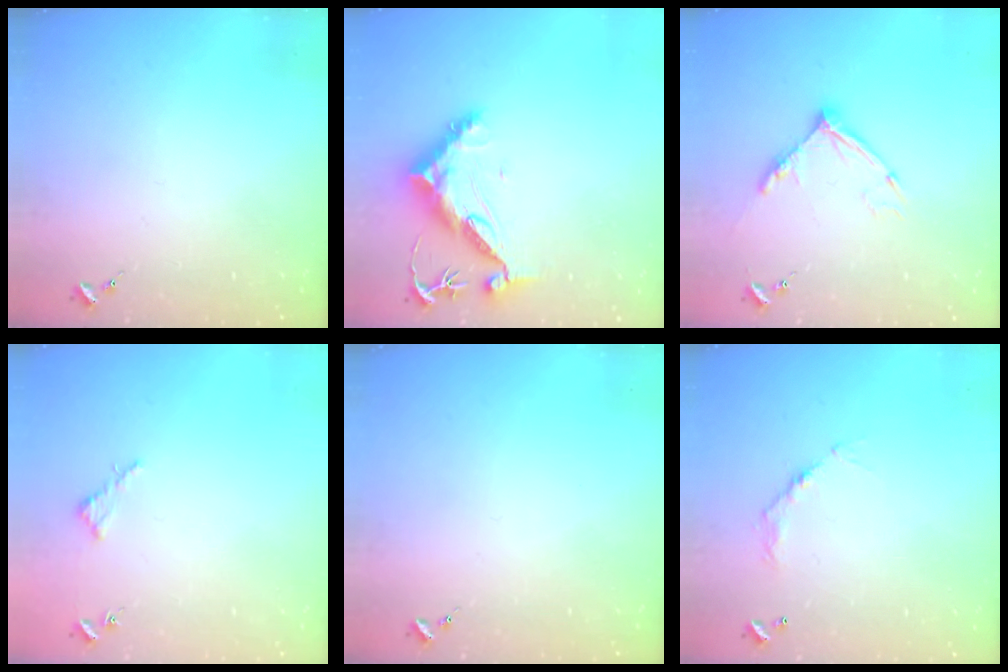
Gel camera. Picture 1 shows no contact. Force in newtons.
{"total": 12.9, "press": 12.8, "slide": 0.9}
{"total": 12.8, "press": 12.7, "slide": 1.2}
{"total": 2.6, "press": 2.6, "slide": 0.2}
{"total": 0.0}
{"total": 6.3, "press": 6.3, "slide": 0.4}